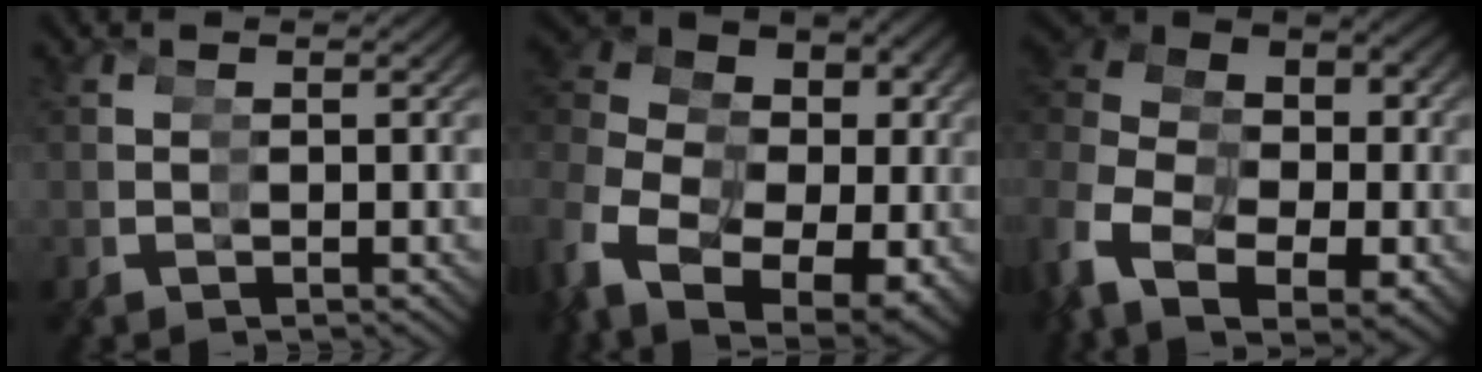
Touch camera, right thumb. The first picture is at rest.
{"total": 14.8, "force": [3.3, 10.1, 10.2], "torque": [-0.168, 0.027, 0.047]}
{"total": 12.1, "force": [3.2, 8.5, 7.9], "torque": [-0.152, 0.031, 0.044]}